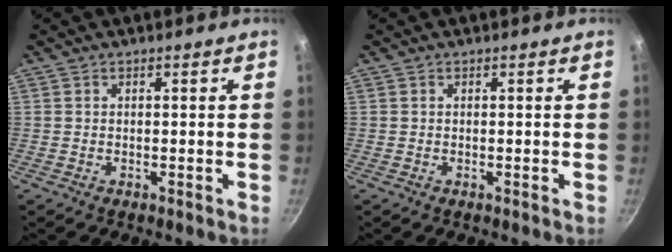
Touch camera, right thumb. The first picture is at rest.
{"total": 0.0}